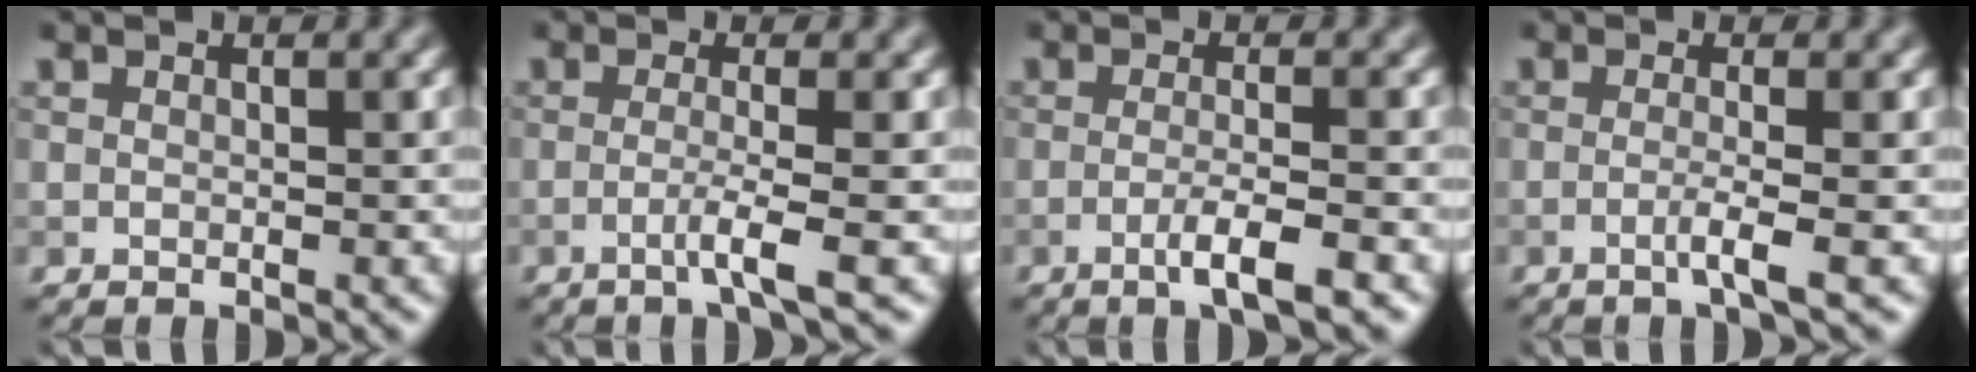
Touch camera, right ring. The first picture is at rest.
{"total": 2.8, "force": [-1.1, 0.3, 2.5], "torque": [-0.043, -0.004, -0.032]}
{"total": 3.4, "force": [-1.7, 0.4, 2.9], "torque": [-0.047, 0.002, -0.039]}
{"total": 2.3, "force": [-0.8, 0.3, 2.1], "torque": [-0.037, -0.005, -0.025]}